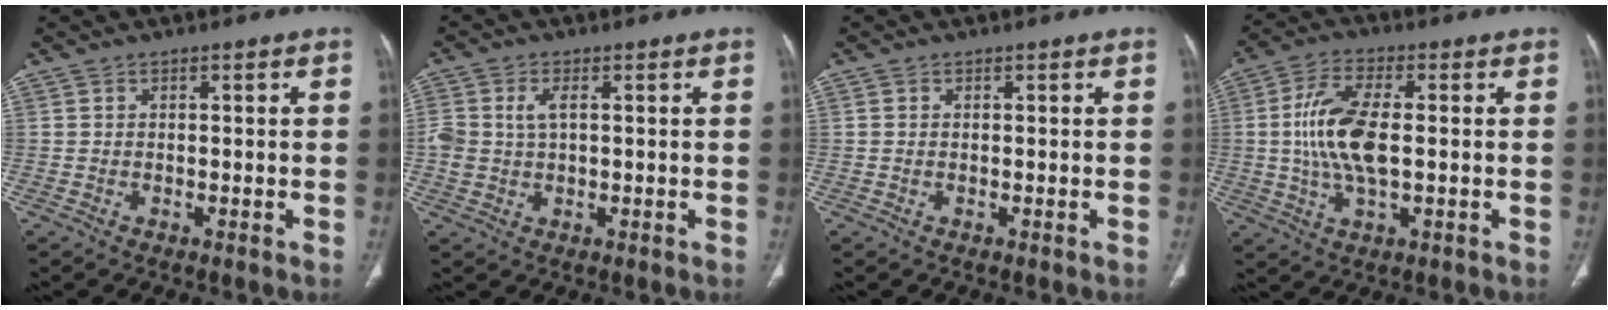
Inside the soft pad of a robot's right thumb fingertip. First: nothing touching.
{"total": 4.5, "force": [0.9, 2.7, 3.5], "torque": [-0.090, 0.008, 0.021]}
{"total": 0.0}
{"total": 11.7, "force": [0.2, 5.1, 10.5], "torque": [-0.224, 0.005, 0.004]}